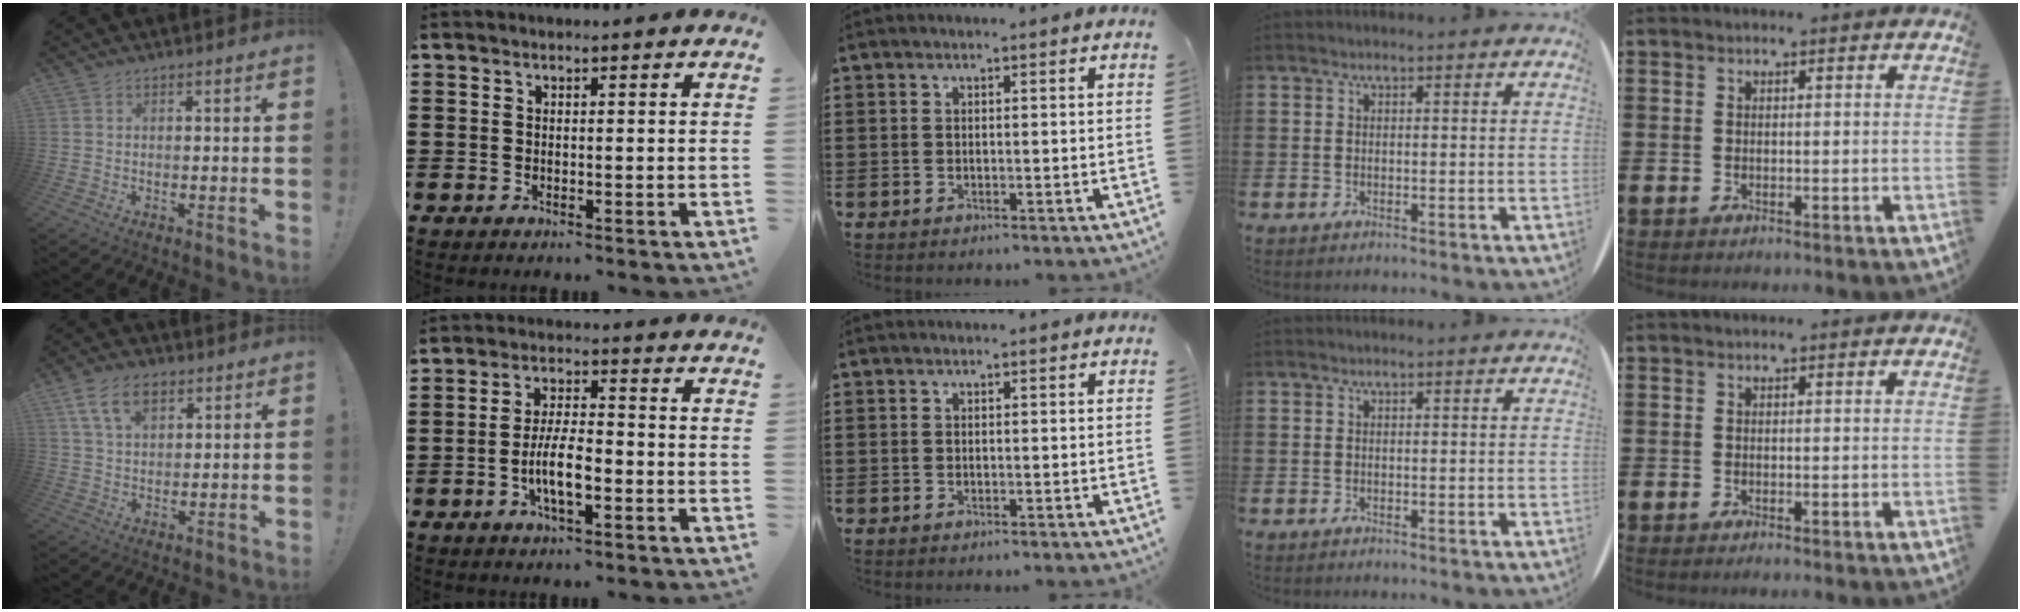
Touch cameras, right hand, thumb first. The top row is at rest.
{"thumb": {"total": 10.5, "force": [5.4, 6.3, 6.5], "torque": [-0.106, -0.006, 0.102]}, "index": {"total": 6.8, "force": [-2.2, 2.1, 6.1], "torque": [-0.129, -0.003, -0.045]}}